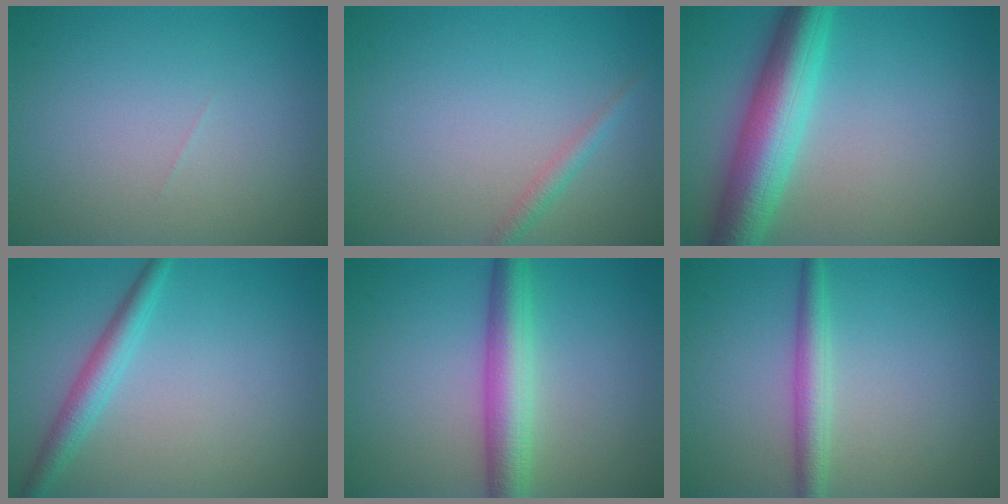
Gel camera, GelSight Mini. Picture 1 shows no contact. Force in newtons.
{"total": 1.3, "press": 1.3, "slide": 0.0}
{"total": 7.8, "press": 7.8, "slide": 0.1}
{"total": 2.7, "press": 2.7, "slide": 0.1}
{"total": 5.0, "press": 5.0, "slide": 0.0}
{"total": 2.7, "press": 2.7, "slide": 0.1}